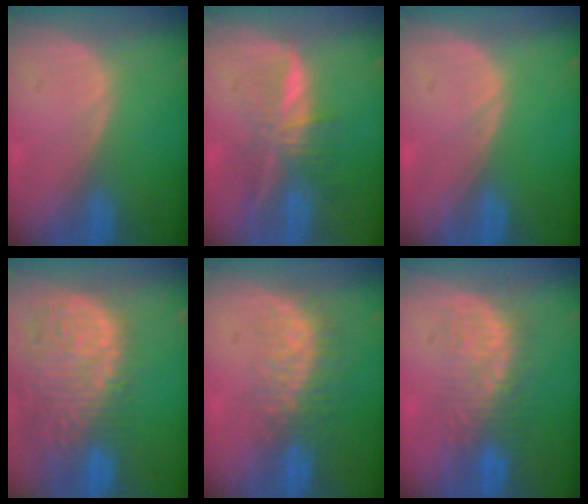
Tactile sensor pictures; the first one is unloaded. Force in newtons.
{"total": 7.3, "press": 6.1, "slide": 4.0}
{"total": 0.0}
{"total": 14.9, "press": 12.4, "slide": 8.4}
{"total": 8.3, "press": 7.0, "slide": 4.4}
{"total": 6.8, "press": 6.7, "slide": 1.4}